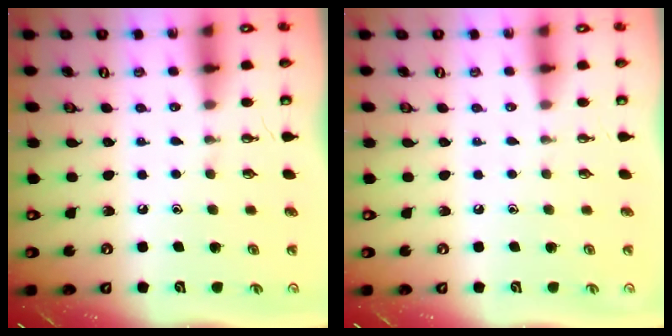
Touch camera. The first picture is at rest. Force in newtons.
{"total": 0.0}